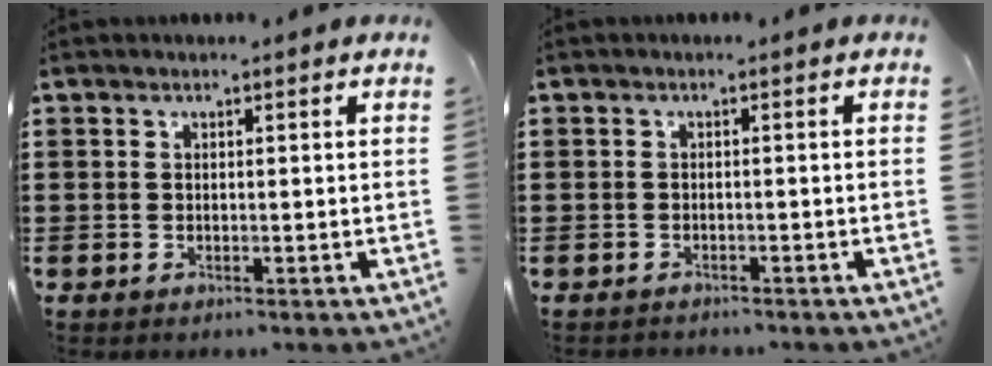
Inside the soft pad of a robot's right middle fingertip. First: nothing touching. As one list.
[{"total": 1.0, "force": [-0.9, 0.3, -0.2], "torque": [0.002, 0.004, -0.022]}]